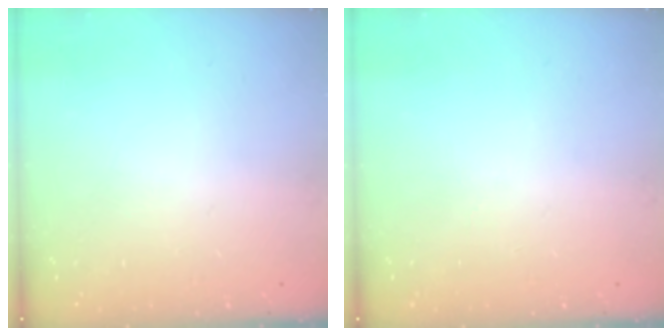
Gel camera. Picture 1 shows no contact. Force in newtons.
{"total": 0.0}